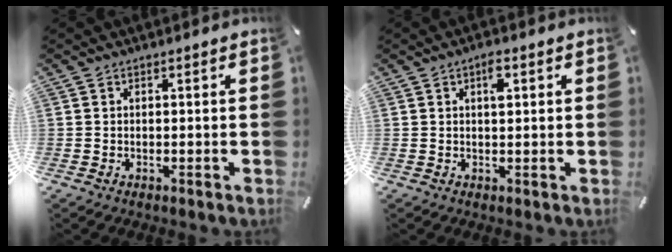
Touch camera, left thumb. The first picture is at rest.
{"total": 3.0, "force": [1.1, 1.3, 2.5], "torque": [-0.038, 0.000, 0.013]}